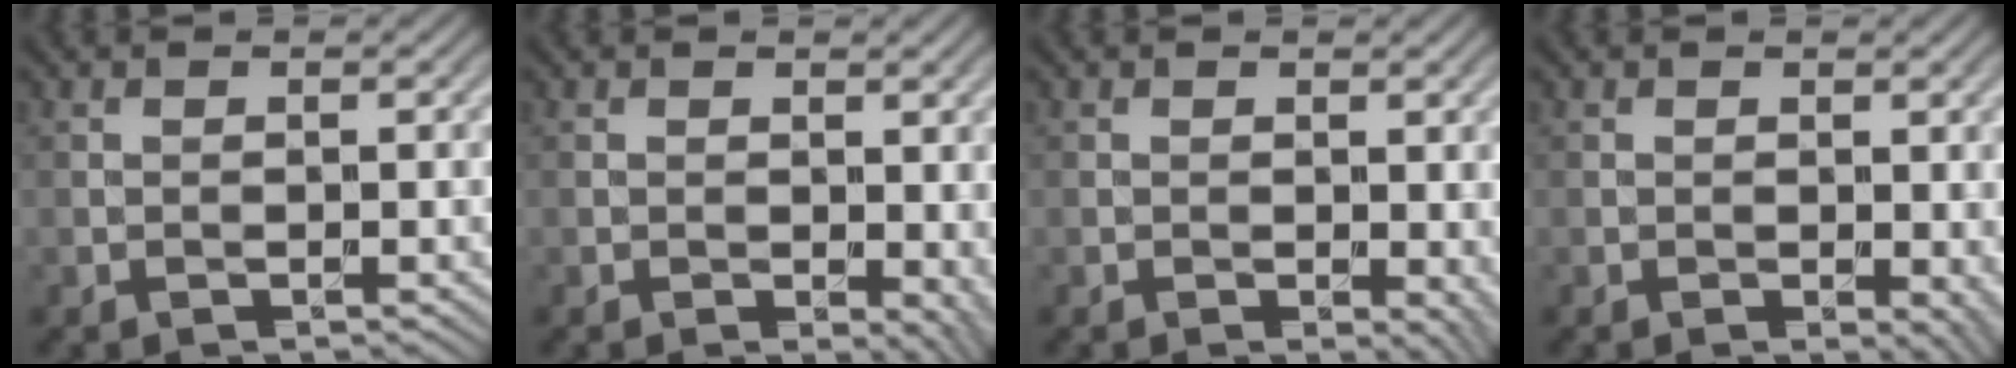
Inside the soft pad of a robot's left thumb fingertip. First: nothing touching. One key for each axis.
{"total": 3.4, "fx": -0.1, "fy": 2.0, "fz": 2.8, "tx": -0.028, "ty": -0.008, "tz": 0.000}
{"total": 2.5, "fx": -0.1, "fy": 1.3, "fz": 2.1, "tx": -0.021, "ty": -0.006, "tz": 0.001}
{"total": 2.5, "fx": -0.2, "fy": 1.4, "fz": 2.1, "tx": -0.021, "ty": -0.007, "tz": 0.000}